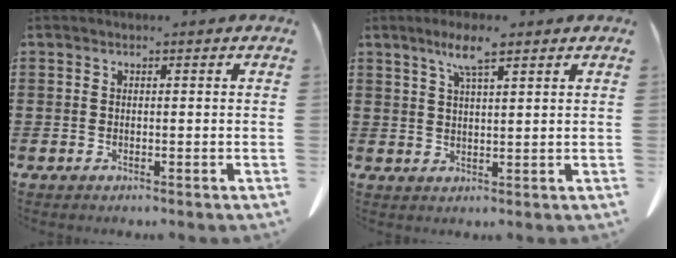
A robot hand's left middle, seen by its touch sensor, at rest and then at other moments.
{"total": 4.9, "force": [3.2, 0.7, 3.7], "torque": [-0.080, 0.006, 0.054]}